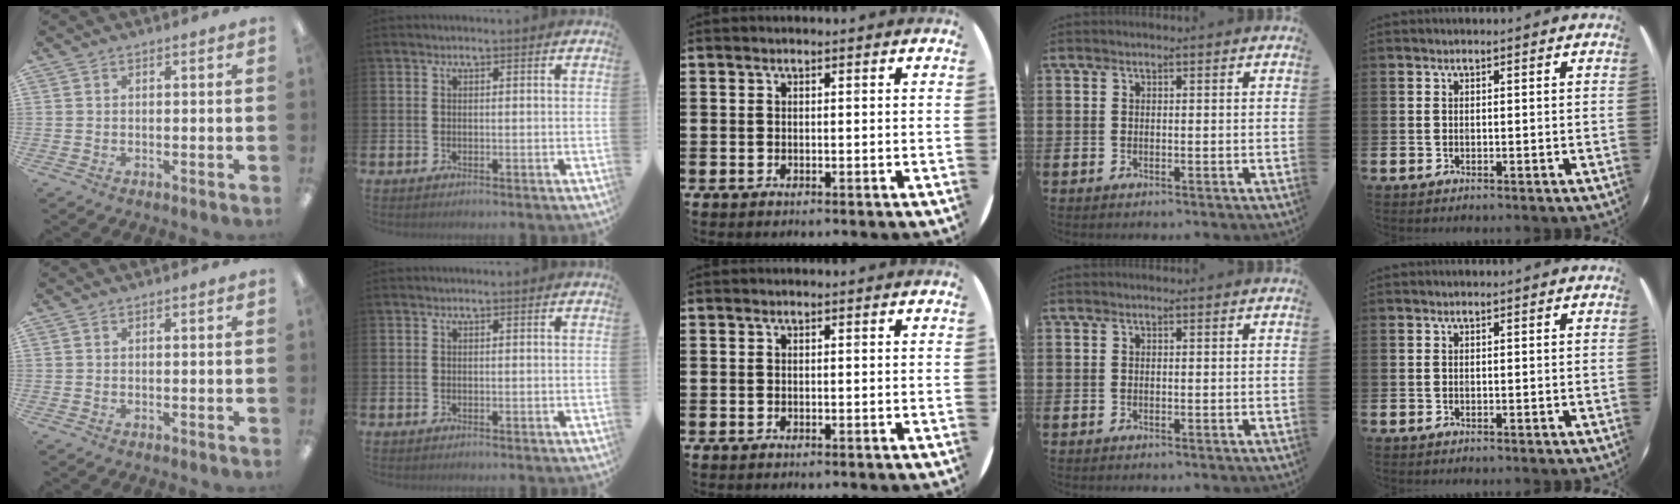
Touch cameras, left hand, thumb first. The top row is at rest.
{}